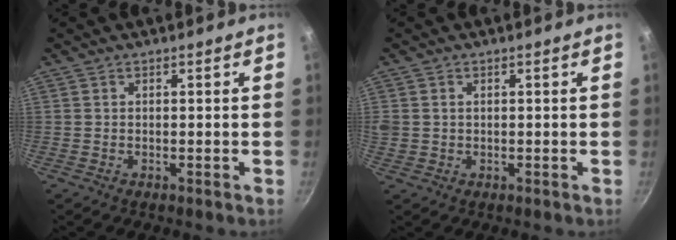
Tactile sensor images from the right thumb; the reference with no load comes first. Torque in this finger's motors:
{"motor_torque": [-0.22, -0.22, 0.43, 0.32, 0.00]}